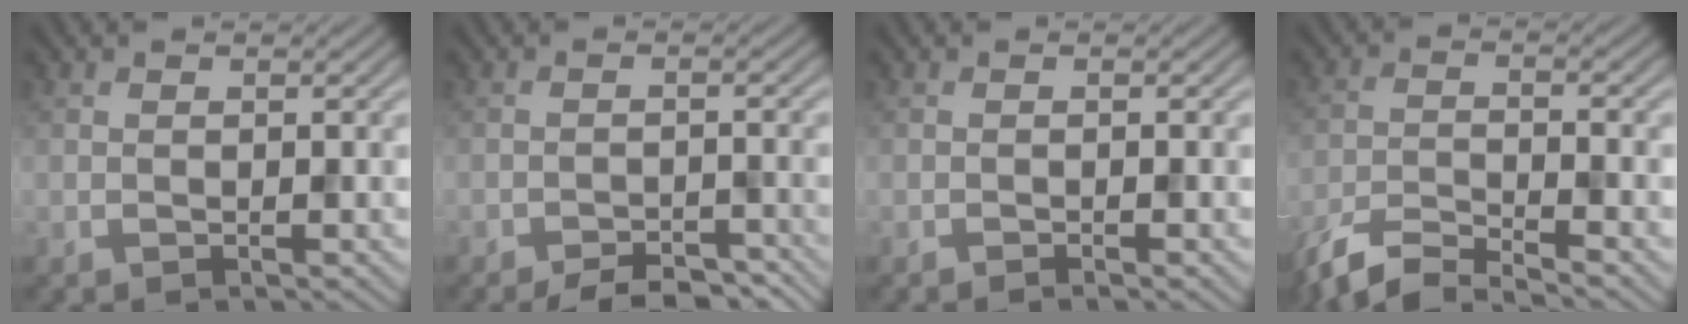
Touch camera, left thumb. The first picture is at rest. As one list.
[{"total": 5.5, "force": [-4.7, 1.4, 2.5], "torque": [-0.041, 0.000, -0.066]}, {"total": 0.7, "force": [-0.6, 0.0, 0.4], "torque": [-0.007, 0.001, -0.012]}, {"total": 7.0, "force": [-5.9, 1.3, 3.5], "torque": [-0.071, -0.010, -0.117]}]